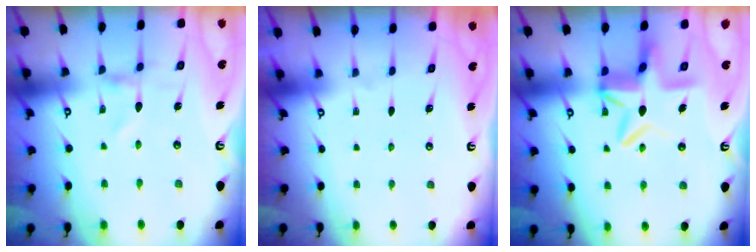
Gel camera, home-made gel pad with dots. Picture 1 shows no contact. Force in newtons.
{"total": 0.0}
{"total": 11.3, "press": 11.2, "slide": 1.2}